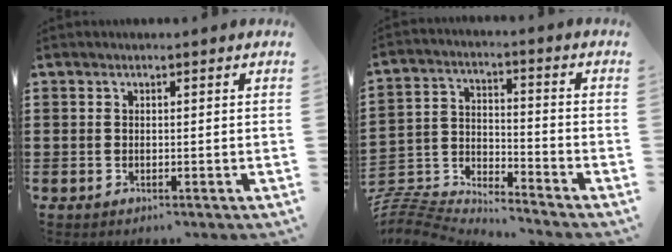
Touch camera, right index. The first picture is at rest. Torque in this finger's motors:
{"motor_torque": [-1.60, 0.54, -1.05, -0.21]}